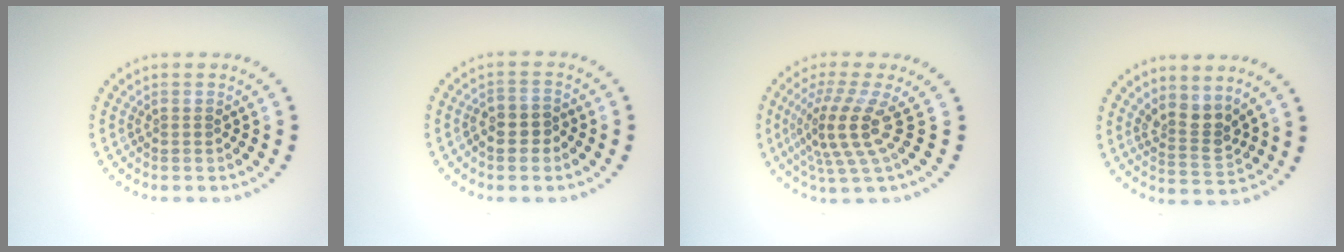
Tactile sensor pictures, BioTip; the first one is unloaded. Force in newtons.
{"total": 2.4, "press": 2.2, "slide": 1.0}
{"total": 4.5, "press": 3.1, "slide": 3.2}
{"total": 2.6, "press": 2.2, "slide": 1.5}